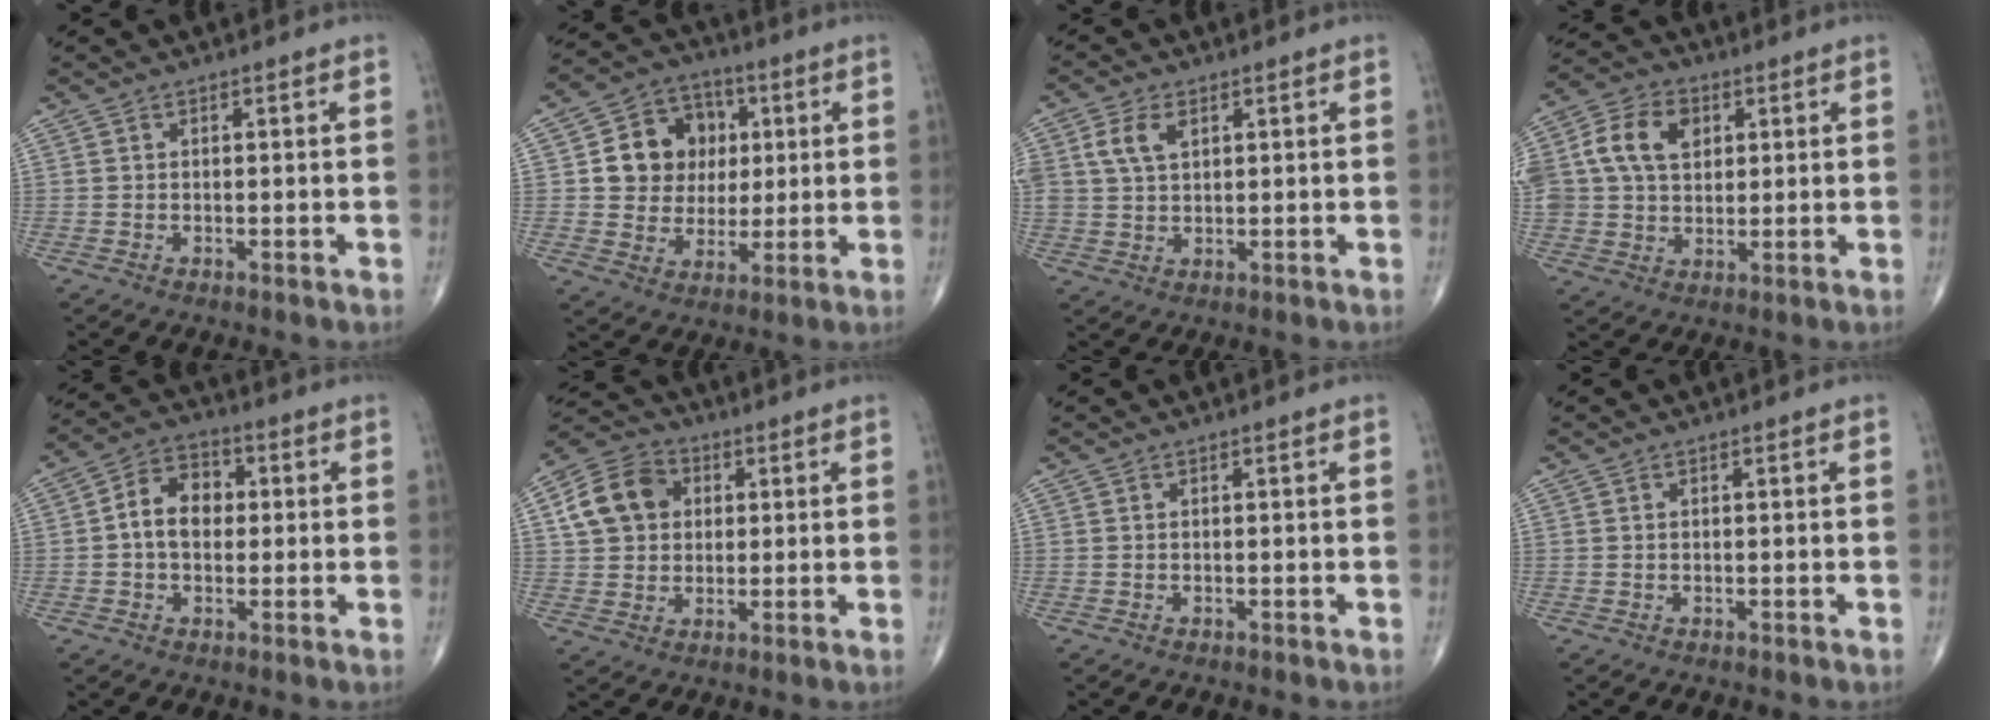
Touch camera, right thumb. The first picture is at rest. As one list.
[{"total": 12.7, "force": [2.4, 11.1, 5.9], "torque": [-0.048, 0.006, 0.042]}, {"total": 5.8, "force": [2.2, 3.5, 4.0], "torque": [-0.078, -0.001, 0.046]}, {"total": 13.0, "force": [3.4, 9.5, 8.1], "torque": [-0.147, 0.007, 0.060]}, {"total": 8.5, "force": [0.4, 6.2, 5.8], "torque": [-0.078, 0.023, -0.003]}, {"total": 11.2, "force": [2.5, 9.1, 6.0], "torque": [-0.093, 0.008, 0.037]}, {"total": 0.0}, {"total": 0.0}]